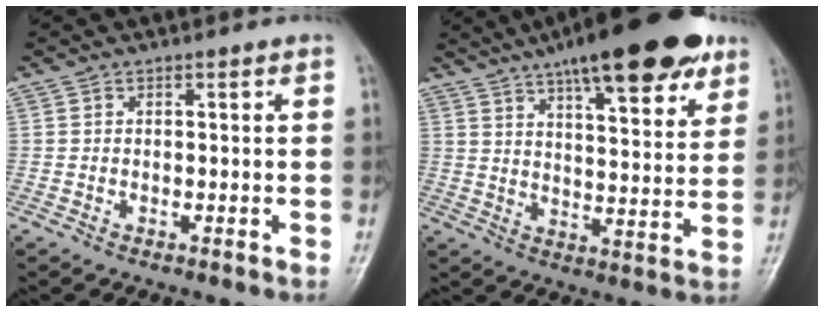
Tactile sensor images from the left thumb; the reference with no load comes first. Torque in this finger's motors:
{"motor_torque": [2.75, 1.08, 1.82, -0.95, 0.16]}